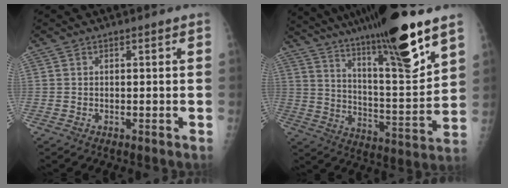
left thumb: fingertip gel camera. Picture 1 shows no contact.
{"total": 24.2, "force": [17.0, 2.7, 16.9], "torque": [-0.260, -0.070, 0.284]}